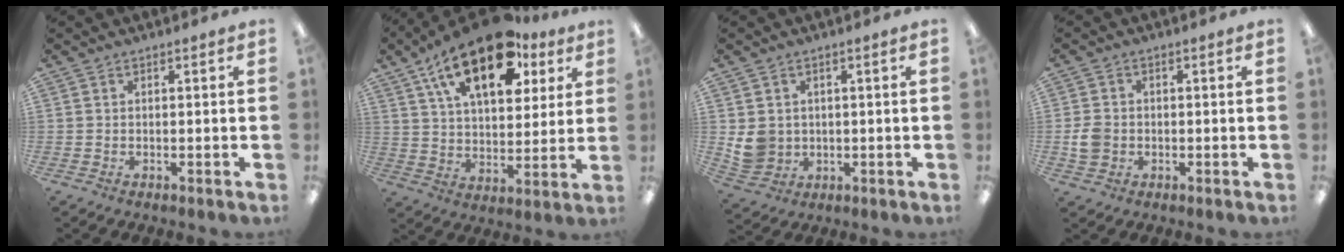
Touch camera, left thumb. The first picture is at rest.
{"total": 21.3, "force": [12.8, 10.1, 13.7], "torque": [-0.227, -0.050, 0.216]}
{"total": 5.8, "force": [1.0, 5.5, 1.7], "torque": [-0.033, 0.006, 0.024]}
{"total": 4.2, "force": [-0.7, 3.7, 2.0], "torque": [-0.034, 0.002, -0.013]}